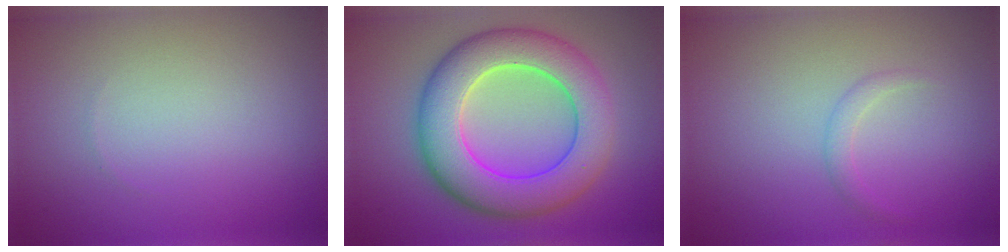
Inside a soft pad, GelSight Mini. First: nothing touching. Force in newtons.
{"total": 9.2, "press": 9.2, "slide": 0.4}
{"total": 1.0, "press": 1.0, "slide": 0.1}